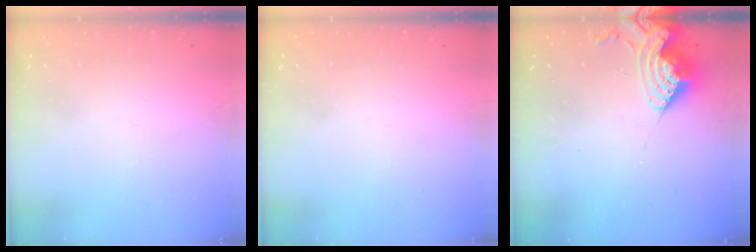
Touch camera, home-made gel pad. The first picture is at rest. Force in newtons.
{"total": 0.0}
{"total": 9.8, "press": 9.8, "slide": 0.8}